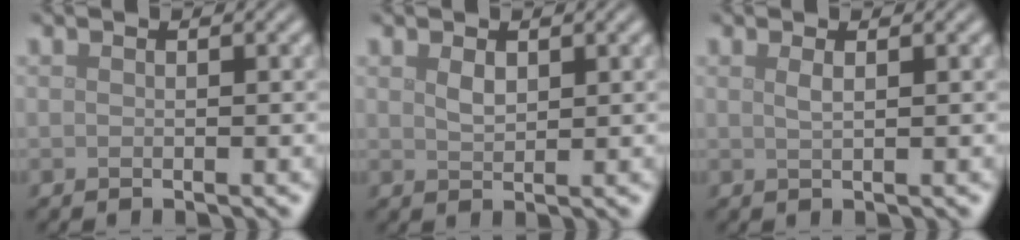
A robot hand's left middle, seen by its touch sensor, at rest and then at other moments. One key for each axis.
{"total": 1.3, "fx": 0.7, "fy": 0.7, "fz": 0.9, "tx": -0.021, "ty": 0.000, "tz": 0.018}
{"total": 1.1, "fx": 0.5, "fy": 0.3, "fz": 0.9, "tx": -0.013, "ty": 0.003, "tz": 0.006}